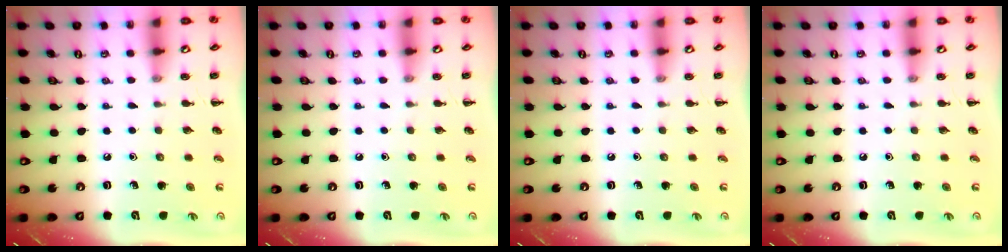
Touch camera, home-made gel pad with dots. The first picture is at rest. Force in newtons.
{"total": 0.0}
{"total": 0.0}
{"total": 0.0}